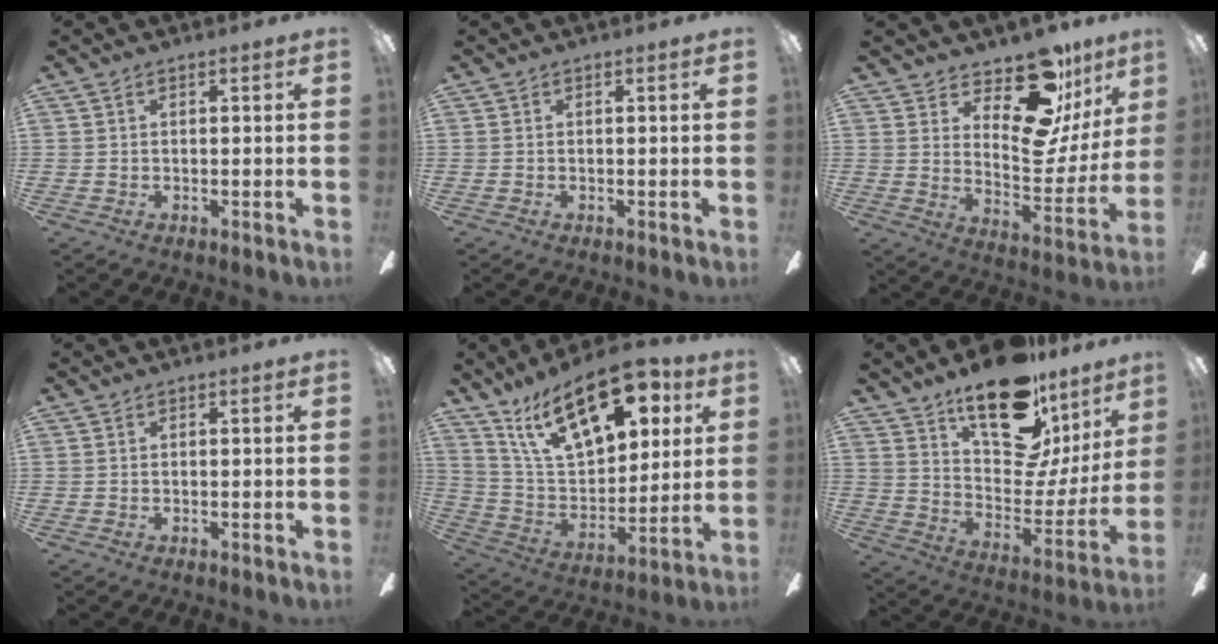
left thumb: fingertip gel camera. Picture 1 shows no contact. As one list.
[{"total": 0.0}, {"total": 17.8, "force": [12.8, 7.8, 9.7], "torque": [-0.122, -0.100, 0.216]}, {"total": 0.0}, {"total": 23.1, "force": [12.8, 11.5, 15.5], "torque": [-0.267, -0.049, 0.227]}, {"total": 21.8, "force": [15.1, 9.8, 12.3], "torque": [-0.178, -0.105, 0.264]}]